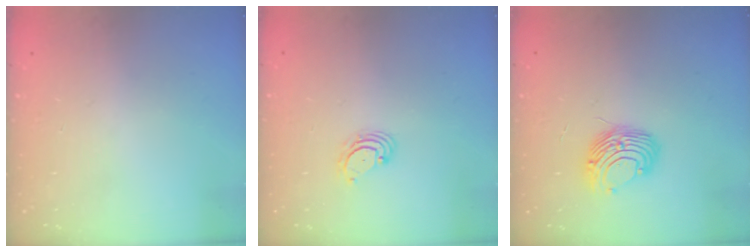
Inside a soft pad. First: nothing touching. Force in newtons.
{"total": 3.8, "press": 3.8, "slide": 0.5}
{"total": 11.4, "press": 11.3, "slide": 1.1}